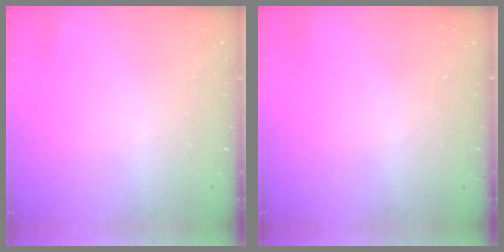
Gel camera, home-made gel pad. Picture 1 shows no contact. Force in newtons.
{"total": 0.0}